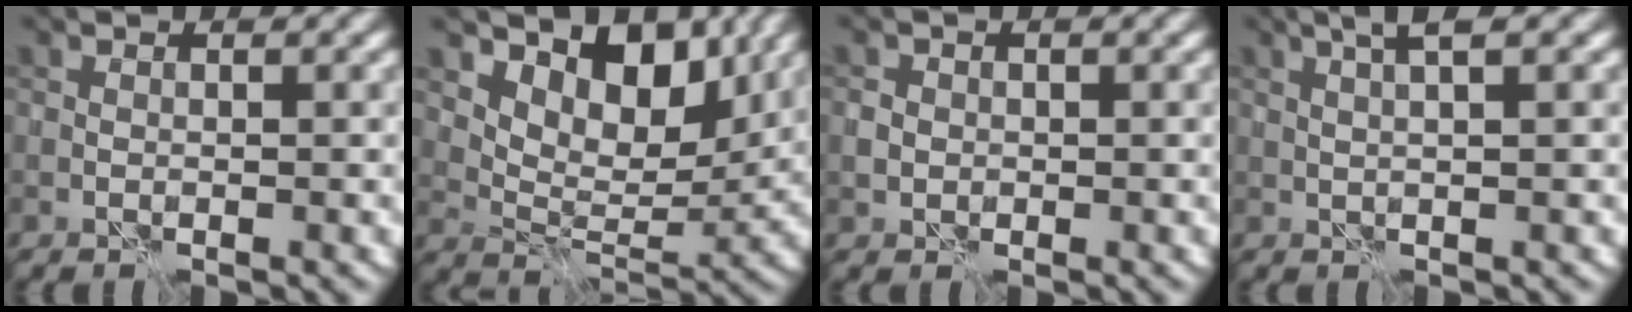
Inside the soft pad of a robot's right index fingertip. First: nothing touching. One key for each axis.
{"total": 7.8, "fx": 4.9, "fy": 4.0, "fz": 4.7, "tx": -0.068, "ty": -0.012, "tz": 0.079}
{"total": 1.2, "fx": 0.0, "fy": 1.2, "fz": 0.3, "tx": -0.006, "ty": -0.002, "tz": -0.003}
{"total": 2.7, "fx": 1.5, "fy": 0.3, "fz": 2.2, "tx": -0.029, "ty": -0.001, "tz": 0.018}